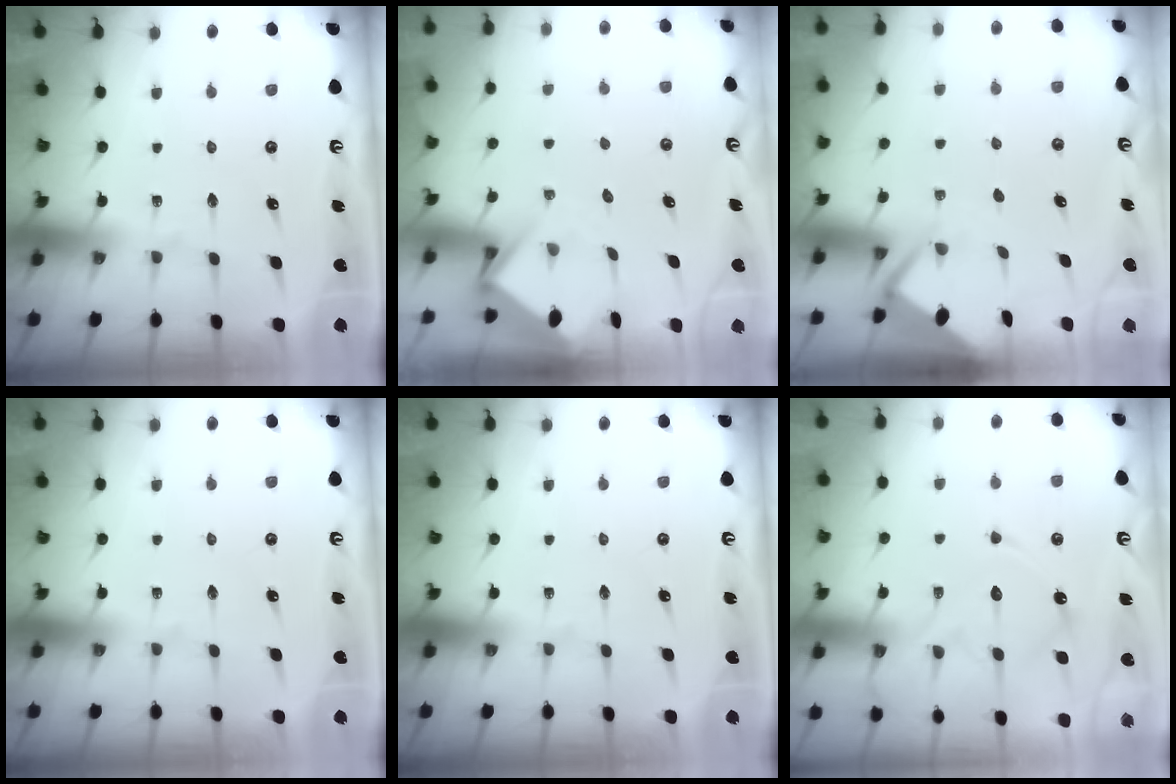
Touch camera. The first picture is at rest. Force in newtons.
{"total": 4.0, "press": 4.0, "slide": 0.3}
{"total": 2.8, "press": 2.8, "slide": 0.3}
{"total": 0.0}
{"total": 0.0}
{"total": 14.2, "press": 14.2, "slide": 1.0}